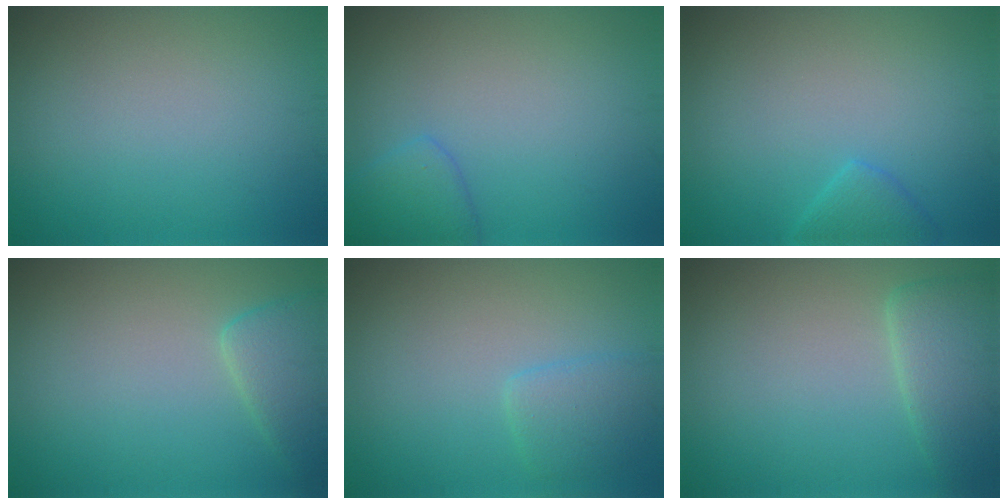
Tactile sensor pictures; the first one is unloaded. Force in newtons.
{"total": 2.4, "press": 2.4, "slide": 0.2}
{"total": 1.8, "press": 1.8, "slide": 0.1}
{"total": 3.0, "press": 3.0, "slide": 0.3}
{"total": 2.1, "press": 2.1, "slide": 0.2}
{"total": 3.3, "press": 3.3, "slide": 0.5}